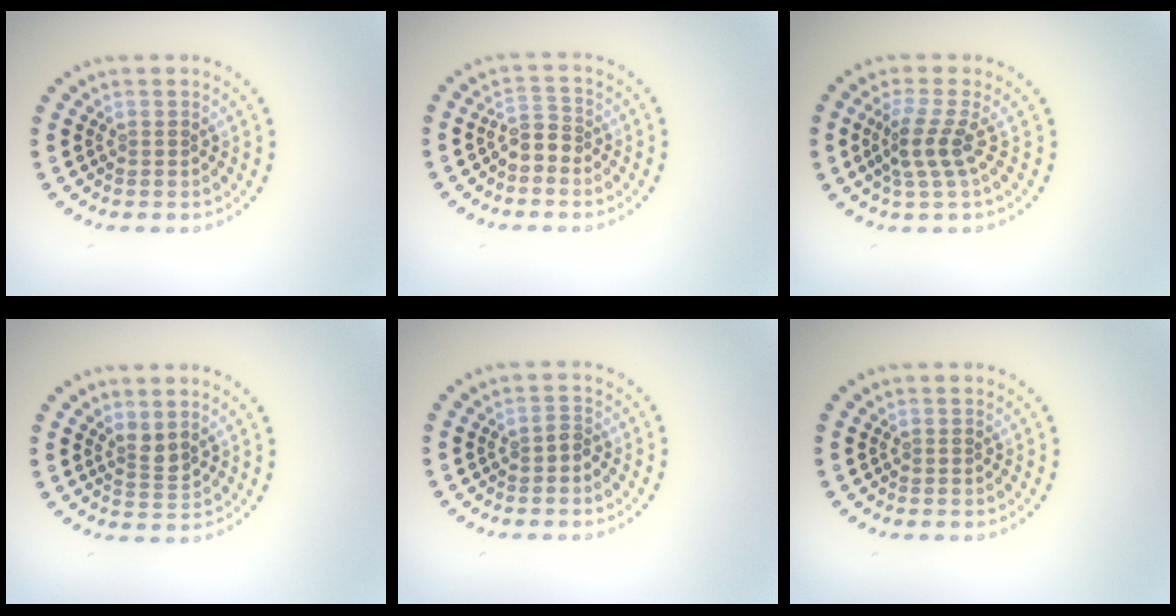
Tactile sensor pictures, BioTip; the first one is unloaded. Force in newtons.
{"total": 1.8, "press": 1.4, "slide": 1.0}
{"total": 2.6, "press": 1.9, "slide": 1.7}
{"total": 1.8, "press": 1.3, "slide": 1.2}
{"total": 1.0, "press": 0.8, "slide": 0.6}
{"total": 0.0}